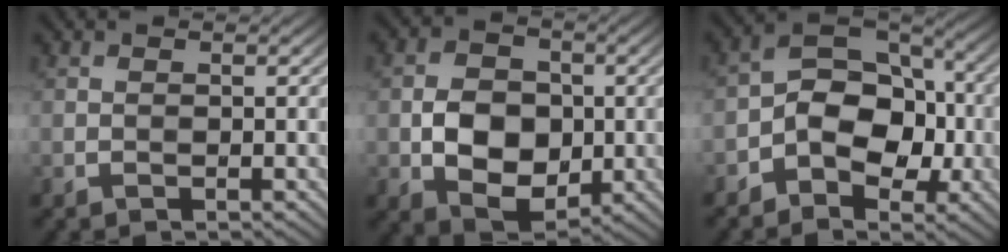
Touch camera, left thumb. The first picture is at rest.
{"total": 7.9, "force": [-1.1, 5.8, 5.2], "torque": [-0.100, -0.007, -0.025]}
{"total": 9.1, "force": [-2.7, 6.0, 6.3], "torque": [-0.101, 0.004, -0.060]}